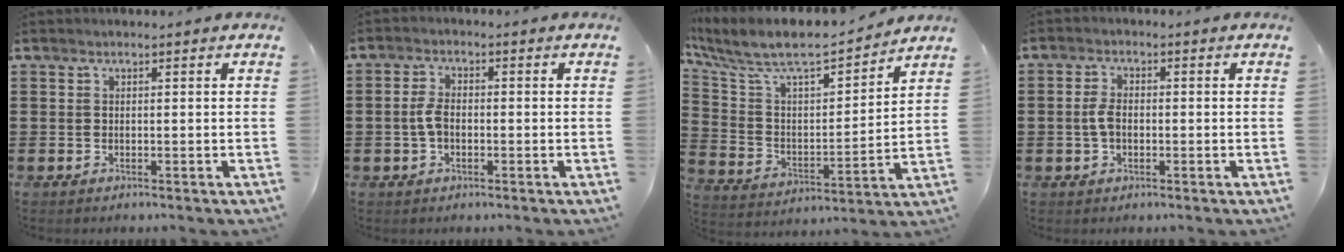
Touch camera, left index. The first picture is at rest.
{"total": 3.7, "force": [-0.4, 2.0, 3.1], "torque": [-0.073, 0.001, -0.011]}
{"total": 8.4, "force": [7.3, 1.9, 3.7], "torque": [-0.109, -0.053, 0.120]}
{"total": 3.3, "force": [-0.2, 1.8, 2.8], "torque": [-0.070, 0.000, -0.008]}